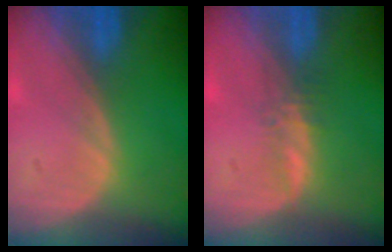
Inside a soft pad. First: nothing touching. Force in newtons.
{"total": 1.6, "press": 1.5, "slide": 0.5}